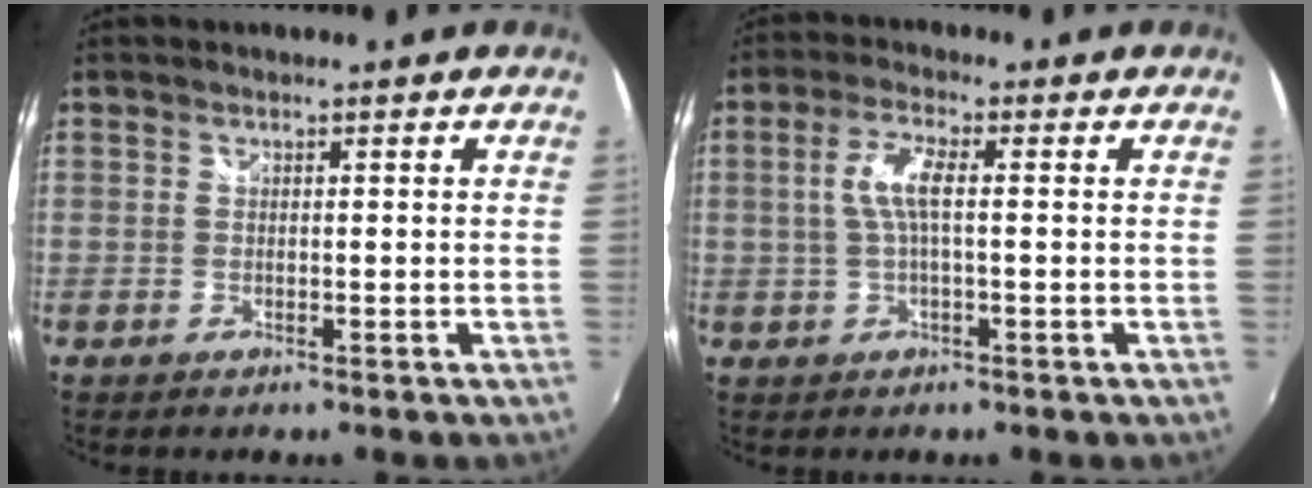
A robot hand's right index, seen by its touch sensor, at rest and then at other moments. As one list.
[{"total": 5.5, "force": [0.3, 1.3, 5.3], "torque": [-0.105, 0.006, 0.008]}]